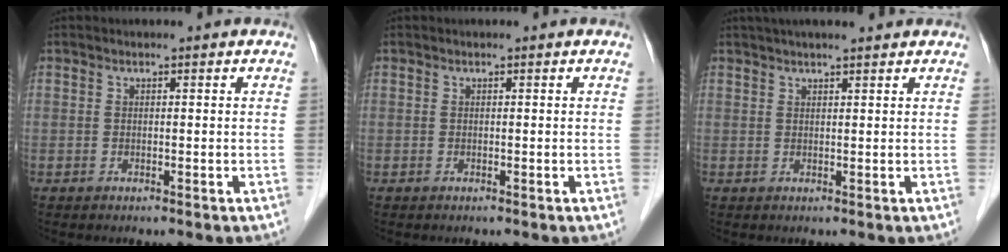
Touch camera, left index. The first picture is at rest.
{"total": 0.0}
{"total": 7.5, "force": [6.4, 0.9, 3.8], "torque": [-0.055, 0.033, 0.091]}